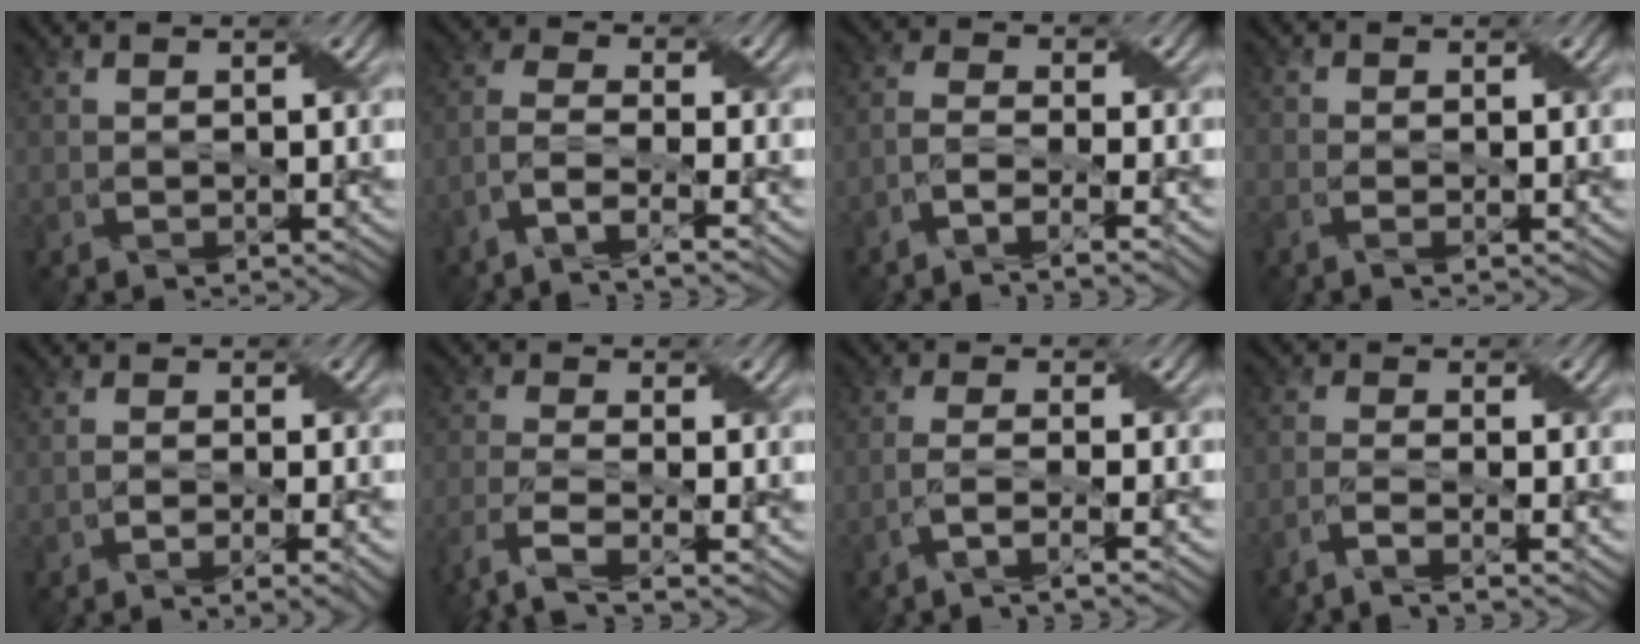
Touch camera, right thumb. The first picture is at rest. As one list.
[{"total": 6.8, "force": [-4.9, 1.7, 4.4], "torque": [-0.094, 0.000, -0.100]}, {"total": 5.9, "force": [-4.3, 1.2, 3.9], "torque": [-0.073, 0.001, -0.085]}, {"total": 1.5, "force": [-0.8, 0.4, 1.3], "torque": [-0.020, 0.002, -0.023]}, {"total": 4.4, "force": [-2.7, 1.0, 3.4], "torque": [-0.052, 0.003, -0.040]}, {"total": 7.3, "force": [-5.1, 2.0, 4.8], "torque": [-0.105, -0.015, -0.102]}, {"total": 4.8, "force": [-3.3, 0.8, 3.4], "torque": [-0.054, 0.008, -0.071]}, {"total": 3.8, "force": [-2.9, 0.5, 2.4], "torque": [-0.041, 0.003, -0.070]}]